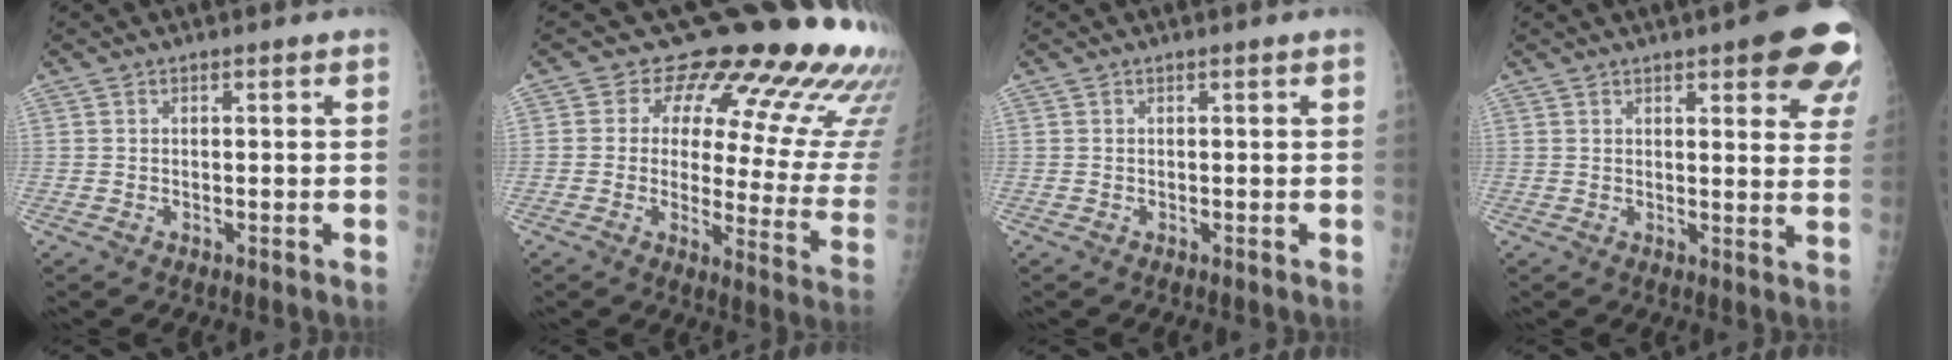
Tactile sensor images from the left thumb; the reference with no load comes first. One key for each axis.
{"total": 22.2, "fx": 16.1, "fy": 9.0, "fz": 12.4, "tx": -0.116, "ty": -0.105, "tz": 0.180}
{"total": 0.0}
{"total": 13.5, "fx": 7.3, "fy": 3.9, "fz": 10.6, "tx": -0.094, "ty": -0.028, "tz": 0.078}